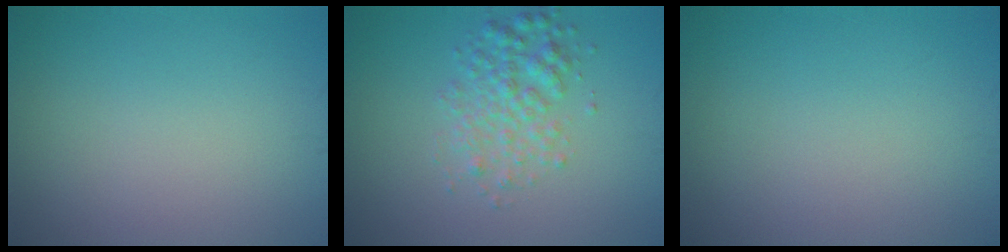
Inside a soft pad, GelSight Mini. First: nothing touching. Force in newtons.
{"total": 3.0, "press": 3.0, "slide": 0.1}
{"total": 0.0}